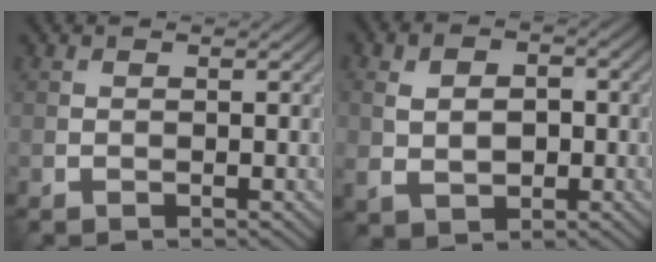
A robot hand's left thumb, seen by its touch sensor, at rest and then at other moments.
{"total": 5.8, "force": [0.0, 4.2, 4.0], "torque": [-0.077, -0.004, -0.004]}